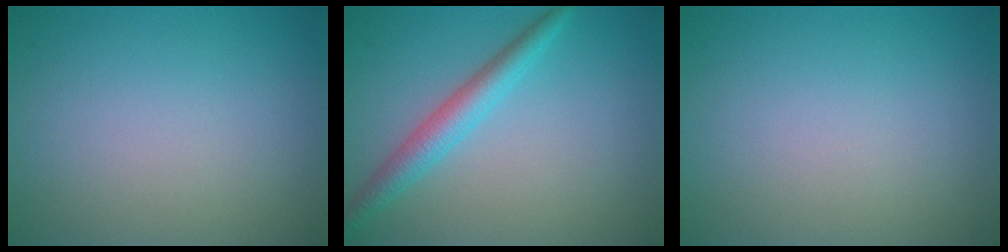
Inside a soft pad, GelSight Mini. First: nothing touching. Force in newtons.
{"total": 3.2, "press": 3.2, "slide": 0.1}
{"total": 0.0}